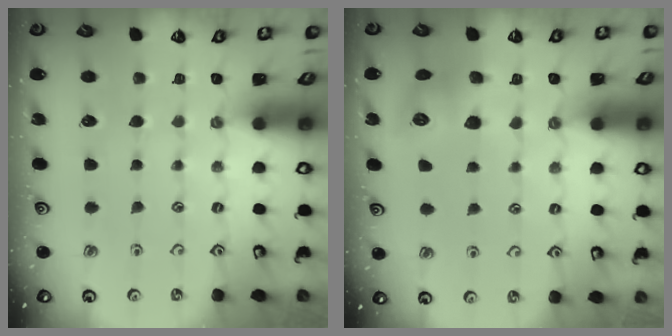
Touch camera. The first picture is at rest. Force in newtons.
{"total": 8.3, "press": 8.3, "slide": 0.5}